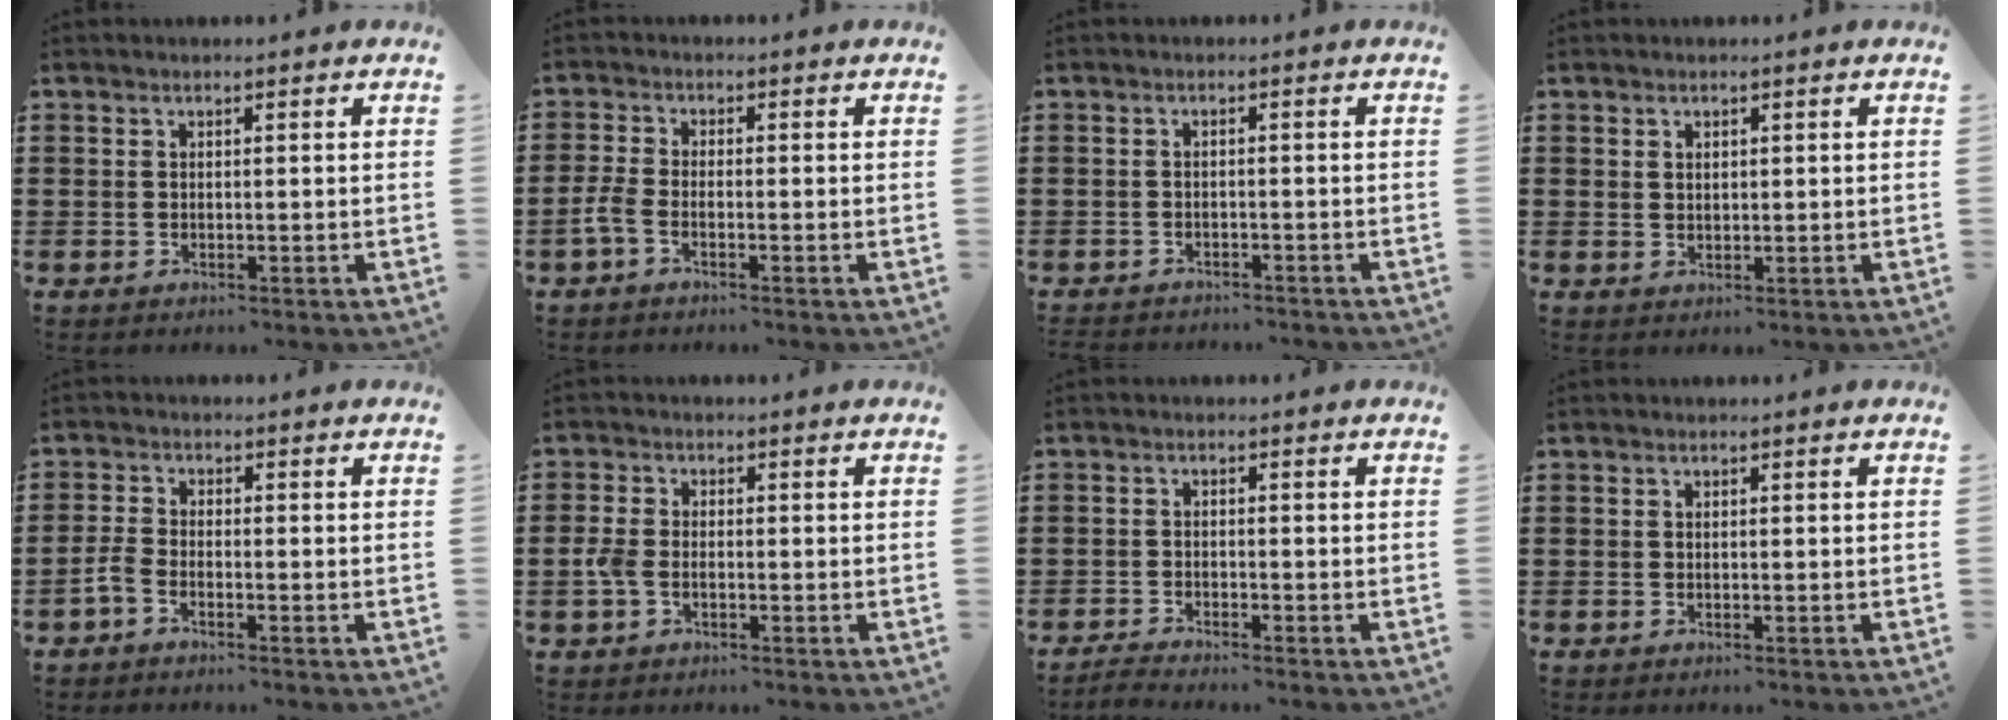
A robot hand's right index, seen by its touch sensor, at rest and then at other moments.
{"total": 2.4, "force": [-1.5, 0.7, 1.8], "torque": [-0.053, -0.006, -0.033]}
{"total": 1.4, "force": [-1.3, 0.2, -0.1], "torque": [-0.003, 0.000, -0.030]}
{"total": 1.2, "force": [1.0, 0.7, 0.2], "torque": [-0.005, 0.002, 0.019]}
{"total": 2.3, "force": [-1.7, 0.7, 1.3], "torque": [-0.038, -0.001, -0.037]}
{"total": 3.1, "force": [-0.9, 1.8, 2.3], "torque": [-0.064, -0.005, -0.023]}
{"total": 1.7, "force": [-1.6, -0.1, 0.1], "torque": [-0.003, 0.002, -0.033]}
{"total": 0.0}